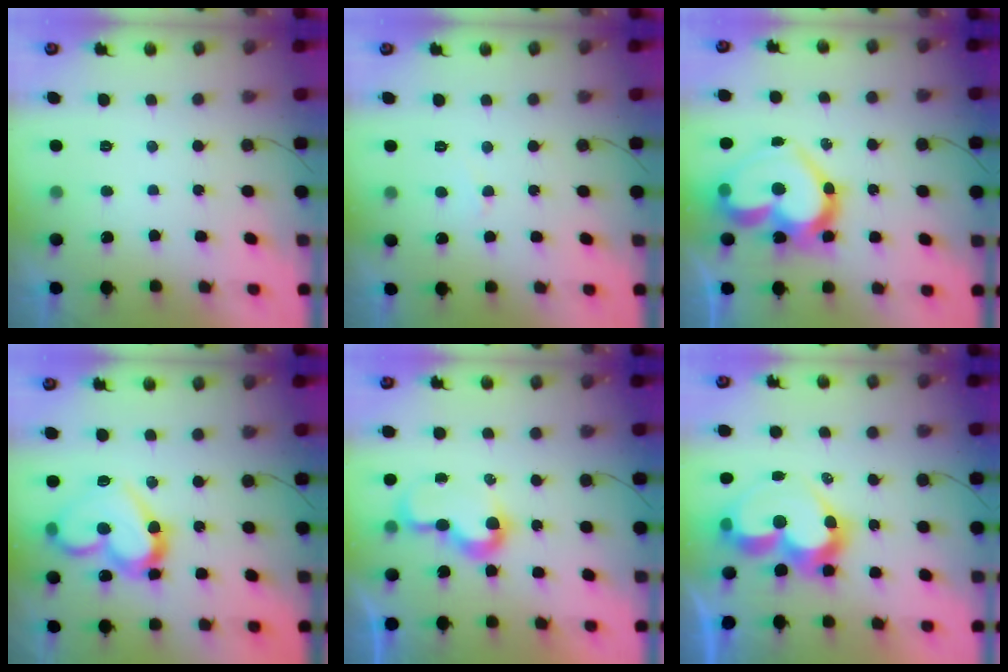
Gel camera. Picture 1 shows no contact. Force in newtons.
{"total": 2.5, "press": 2.4, "slide": 0.3}
{"total": 21.7, "press": 21.6, "slide": 1.9}
{"total": 17.5, "press": 17.4, "slide": 1.5}
{"total": 8.0, "press": 8.0, "slide": 0.3}
{"total": 13.1, "press": 13.1, "slide": 1.3}